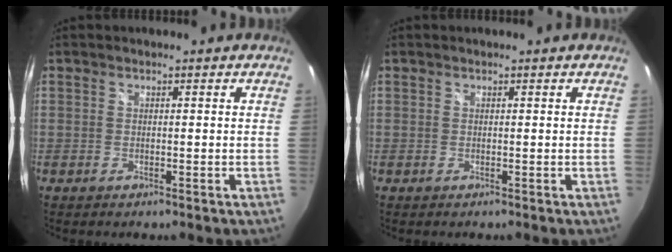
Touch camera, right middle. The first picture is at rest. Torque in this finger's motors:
{"motor_torque": [0.00, 0.00, 0.00, 0.00]}